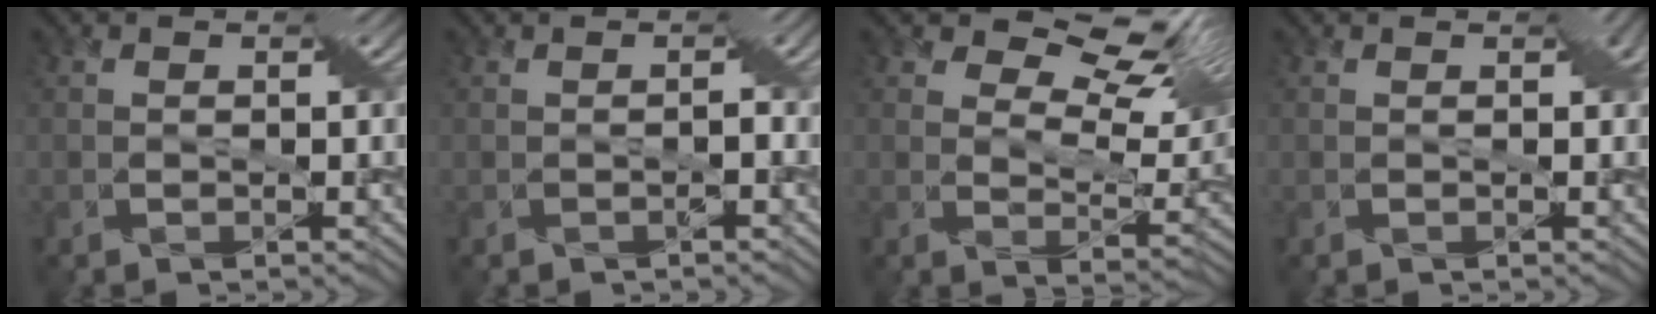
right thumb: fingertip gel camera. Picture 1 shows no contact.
{"total": 0.7, "force": [-0.3, -0.4, 0.4], "torque": [-0.018, -0.007, 0.004]}
{"total": 10.1, "force": [7.0, 4.1, 6.1], "torque": [-0.116, 0.002, 0.107]}
{"total": 0.7, "force": [0.2, 0.5, 0.5], "torque": [-0.012, -0.003, 0.009]}